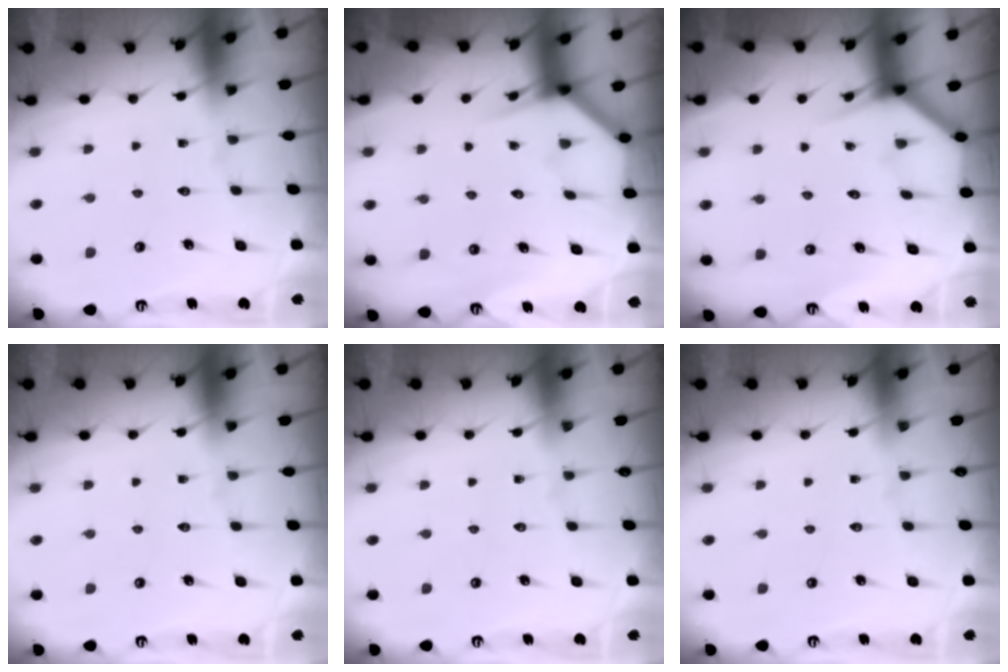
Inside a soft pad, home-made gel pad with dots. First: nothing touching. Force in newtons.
{"total": 3.9, "press": 3.9, "slide": 0.2}
{"total": 3.7, "press": 3.7, "slide": 0.3}
{"total": 0.0}
{"total": 0.0}
{"total": 0.0}